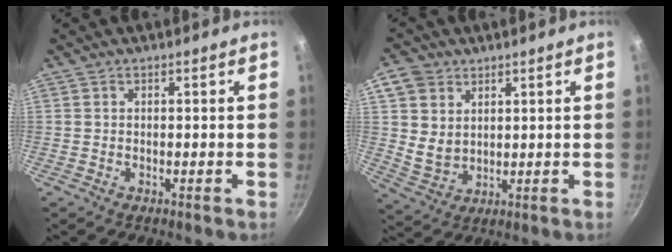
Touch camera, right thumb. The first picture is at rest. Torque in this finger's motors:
{"motor_torque": [-0.76, 1.00, 0.05, -0.05, 0.21]}